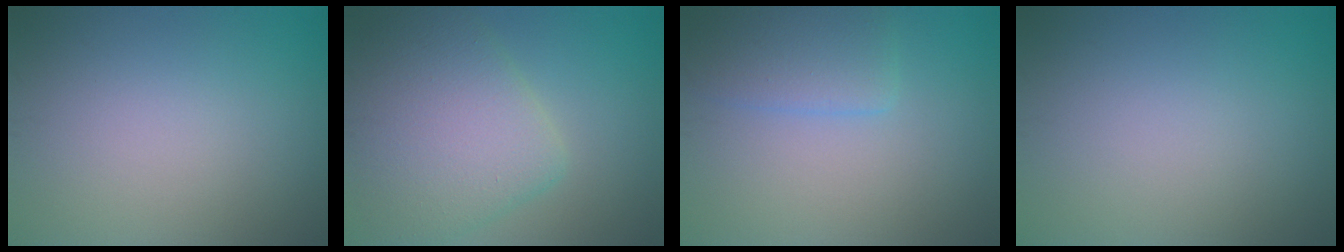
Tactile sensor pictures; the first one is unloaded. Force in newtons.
{"total": 7.2, "press": 7.2, "slide": 0.3}
{"total": 3.2, "press": 3.2, "slide": 0.2}
{"total": 0.0}